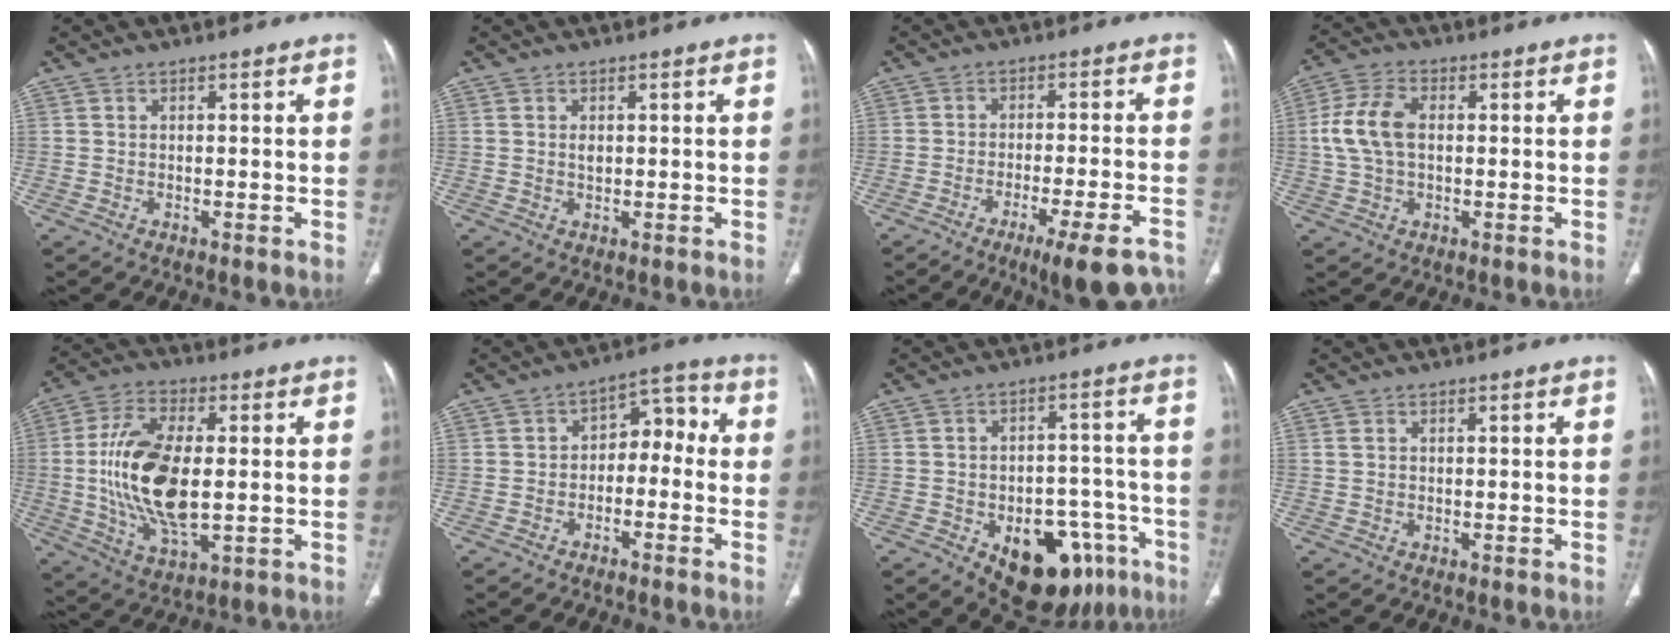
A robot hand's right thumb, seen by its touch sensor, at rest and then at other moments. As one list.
[{"total": 1.3, "force": [0.3, 0.8, 0.9], "torque": [-0.014, -0.002, 0.008]}, {"total": 12.3, "force": [-9.0, 2.0, 8.2], "torque": [-0.101, 0.037, -0.125]}, {"total": 8.9, "force": [0.7, 5.4, 7.0], "torque": [-0.153, 0.017, 0.013]}, {"total": 17.3, "force": [0.0, 8.2, 15.3], "torque": [-0.305, -0.007, 0.005]}, {"total": 7.4, "force": [-1.7, 5.0, 5.1], "torque": [-0.041, 0.048, -0.038]}, {"total": 18.1, "force": [-8.6, 10.6, 11.9], "torque": [-0.113, 0.050, -0.104]}, {"total": 0.7, "force": [0.4, 0.4, 0.4], "torque": [-0.011, 0.009, 0.010]}]